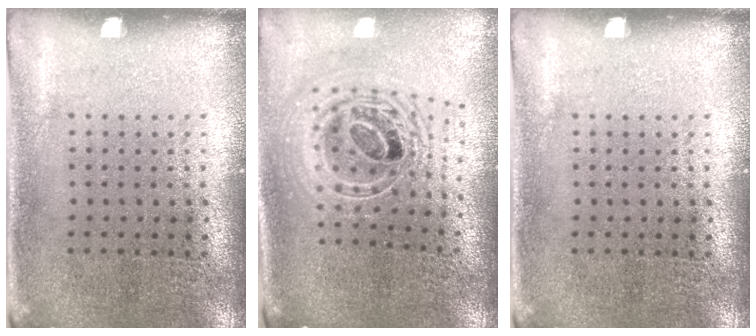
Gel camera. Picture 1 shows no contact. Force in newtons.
{"total": 2.4, "press": 1.8, "slide": 1.6}
{"total": 0.0}